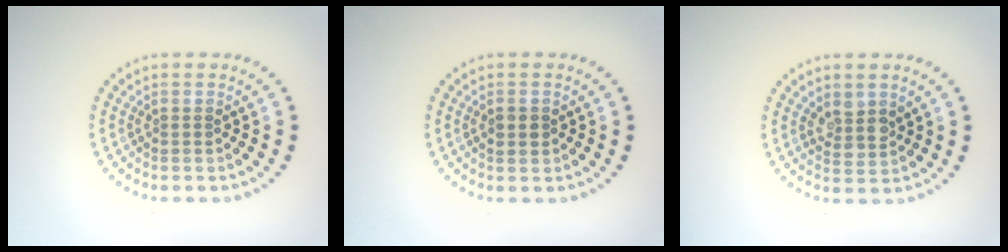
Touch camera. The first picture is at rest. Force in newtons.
{"total": 1.4, "press": 1.4, "slide": 0.2}
{"total": 2.2, "press": 2.0, "slide": 1.0}